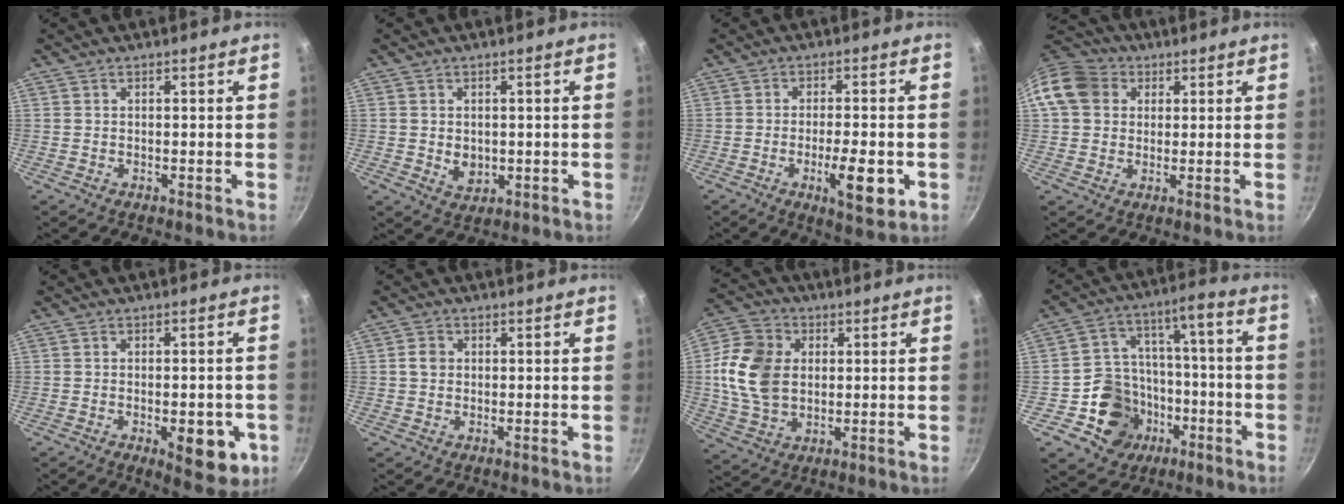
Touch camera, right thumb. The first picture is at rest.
{"total": 4.0, "force": [-0.1, 3.2, 2.4], "torque": [-0.028, -0.006, 0.006]}
{"total": 9.0, "force": [-2.8, 2.8, 8.1], "torque": [-0.111, 0.006, -0.037]}
{"total": 10.6, "force": [2.7, 9.0, 5.0], "torque": [-0.071, 0.017, 0.033]}
{"total": 10.1, "force": [-3.2, 4.6, 8.4], "torque": [-0.073, 0.006, -0.035]}
{"total": 2.5, "force": [0.2, 2.1, 1.2], "torque": [-0.013, 0.006, 0.001]}
{"total": 14.0, "force": [1.6, 10.6, 9.0], "torque": [-0.156, 0.003, 0.026]}
{"total": 15.4, "force": [-6.0, 13.1, 5.6], "torque": [-0.054, 0.062, -0.081]}